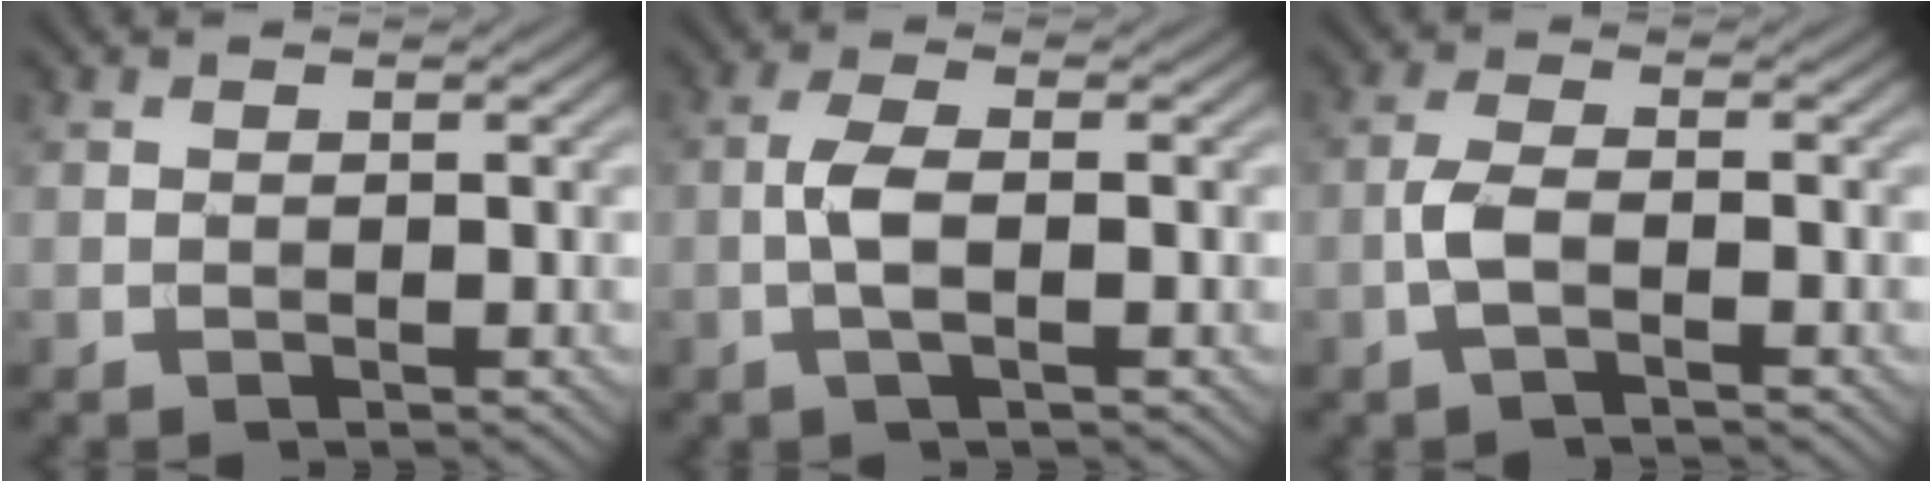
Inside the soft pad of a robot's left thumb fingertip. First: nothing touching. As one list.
[{"total": 3.6, "force": [-0.7, 1.0, 3.4], "torque": [-0.079, 0.005, -0.020]}, {"total": 3.1, "force": [-1.3, 0.9, 2.7], "torque": [-0.066, 0.005, -0.035]}]